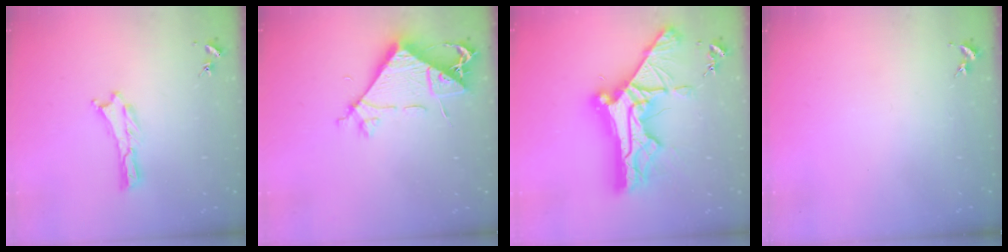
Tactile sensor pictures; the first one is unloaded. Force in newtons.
{"total": 7.2, "press": 7.1, "slide": 1.2}
{"total": 14.5, "press": 14.5, "slide": 1.5}
{"total": 0.0}